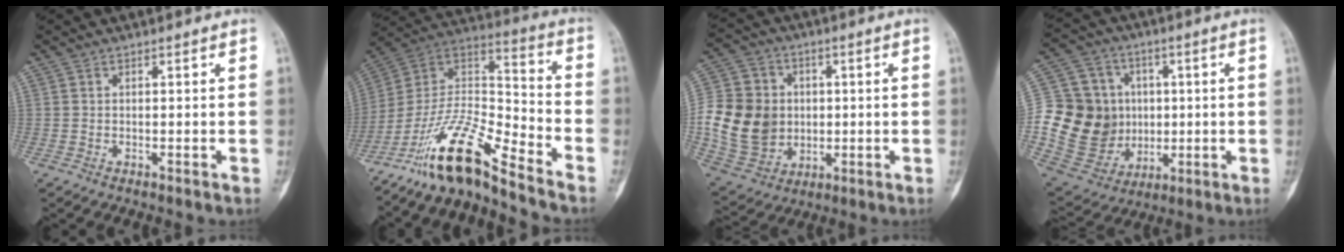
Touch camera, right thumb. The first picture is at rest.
{"total": 16.3, "force": [-12.9, 2.9, 9.5], "torque": [-0.177, 0.093, -0.242]}
{"total": 17.5, "force": [-0.3, 14.8, 9.4], "torque": [-0.161, 0.011, 0.010]}
{"total": 19.1, "force": [0.6, 17.0, 8.6], "torque": [-0.130, 0.022, 0.034]}